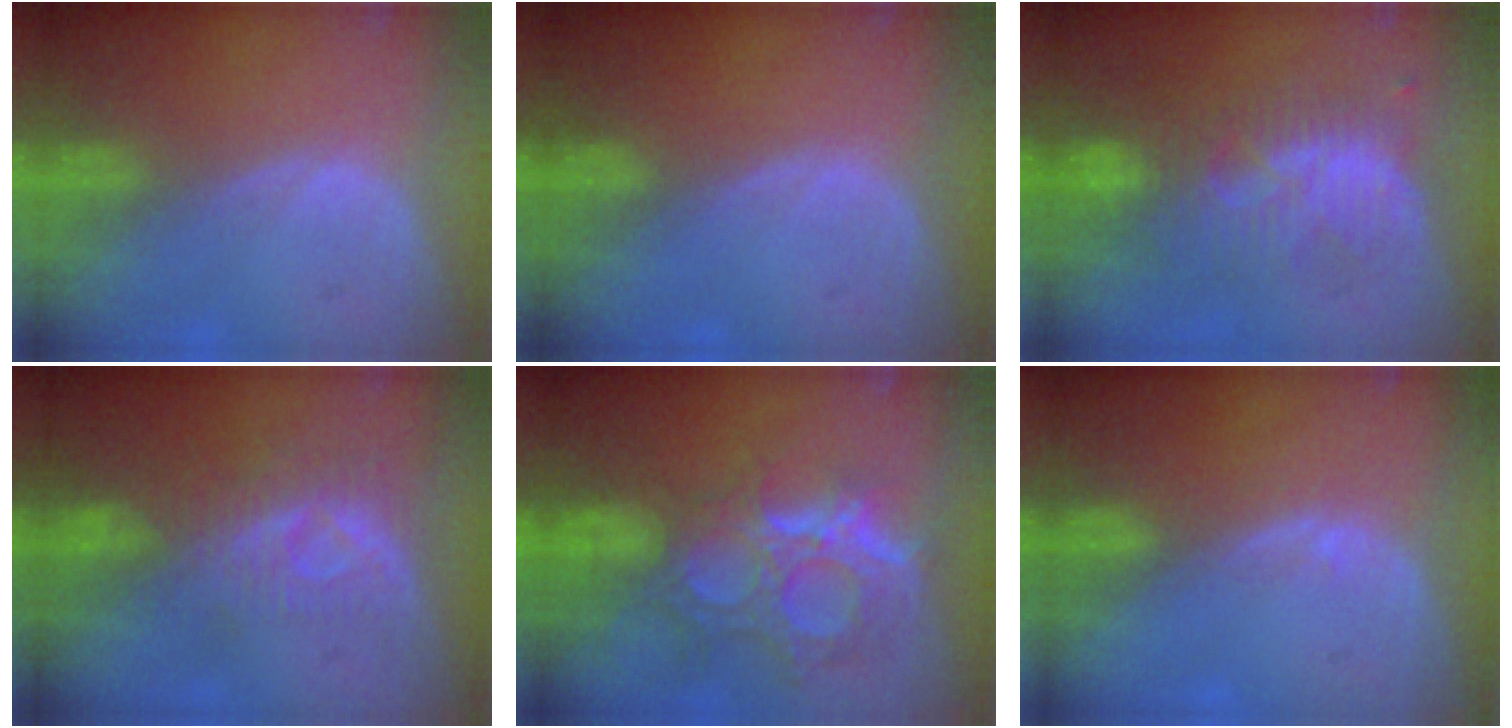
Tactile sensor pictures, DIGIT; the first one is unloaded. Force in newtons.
{"total": 0.0}
{"total": 8.5, "press": 8.4, "slide": 1.3}
{"total": 8.3, "press": 7.4, "slide": 3.7}
{"total": 12.1, "press": 10.8, "slide": 5.4}
{"total": 0.8, "press": 0.6, "slide": 0.6}